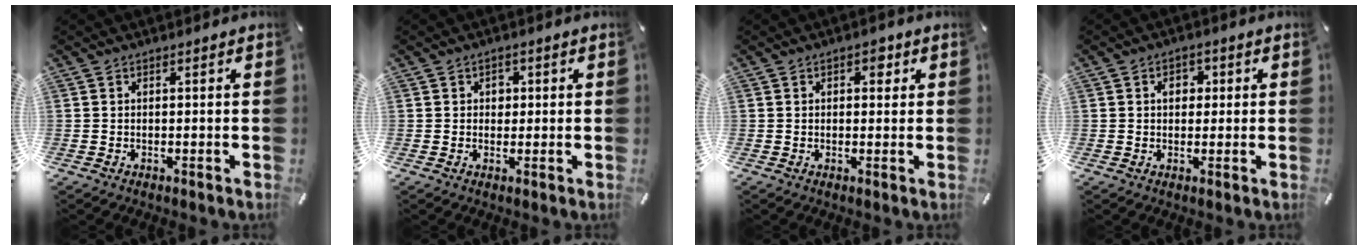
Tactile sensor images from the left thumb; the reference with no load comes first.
{"total": 2.2, "force": [0.2, 1.9, 1.0], "torque": [0.001, -0.003, -0.004]}
{"total": 2.8, "force": [0.9, 2.0, 1.8], "torque": [-0.006, -0.004, 0.006]}
{"total": 3.4, "force": [0.4, 2.5, 2.3], "torque": [-0.023, 0.000, -0.002]}